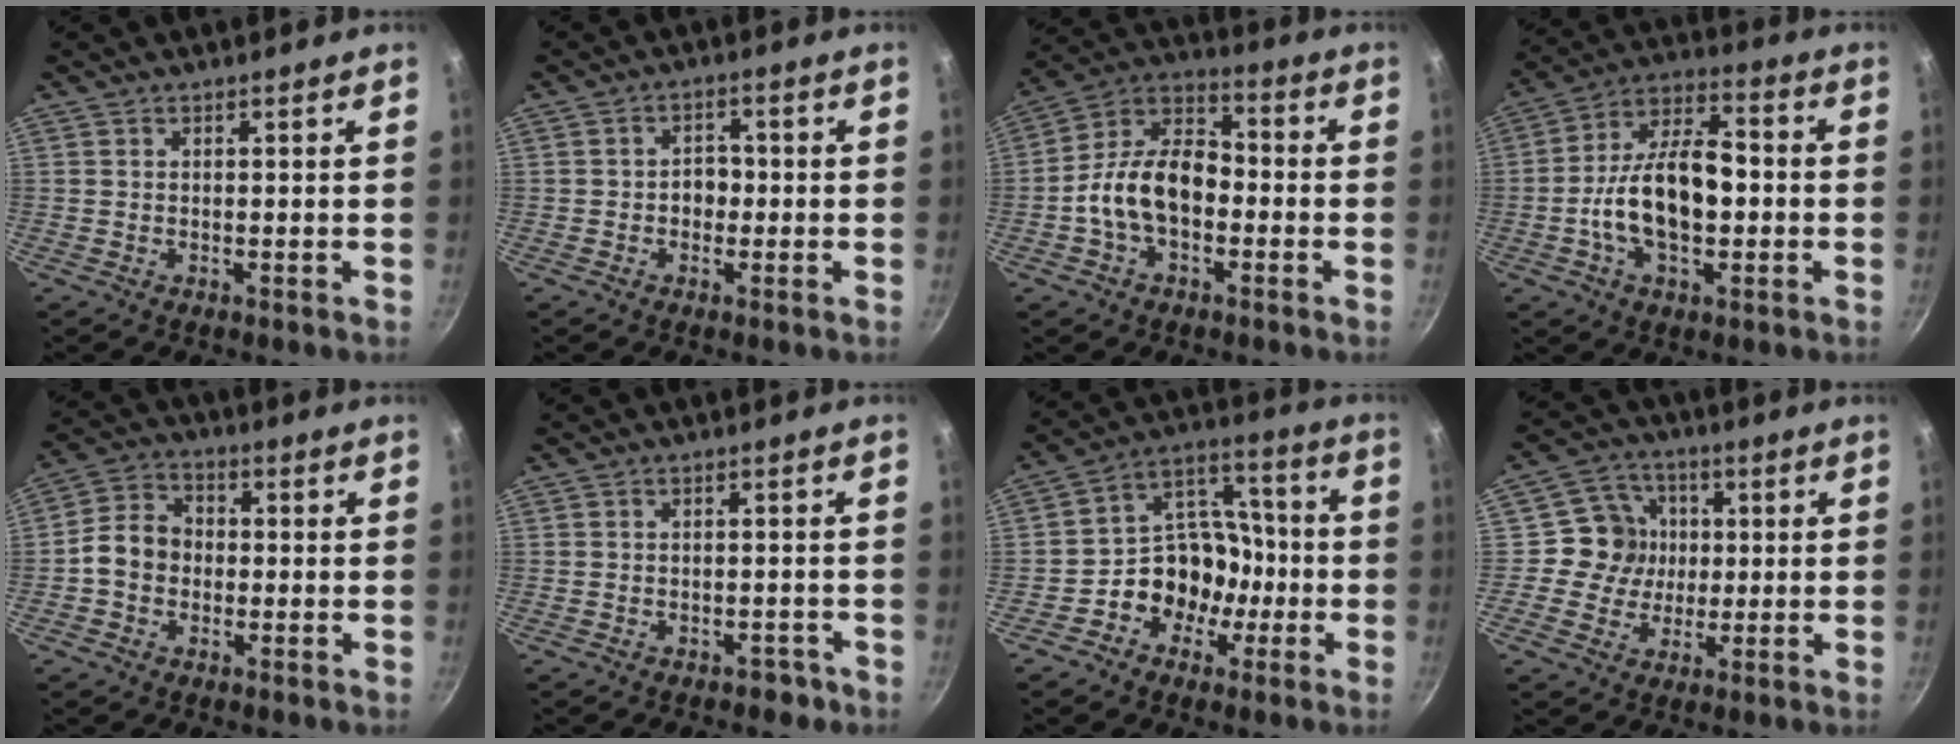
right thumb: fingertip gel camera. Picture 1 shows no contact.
{"total": 3.5, "force": [-0.6, 2.7, 2.1], "torque": [-0.011, 0.011, -0.017]}
{"total": 13.8, "force": [-2.5, 8.8, 10.4], "torque": [-0.176, 0.042, -0.055]}
{"total": 16.2, "force": [-1.9, 8.8, 13.5], "torque": [-0.233, 0.032, -0.039]}
{"total": 8.0, "force": [-1.2, 6.5, 4.5], "torque": [-0.069, 0.031, -0.036]}
{"total": 2.4, "force": [-1.8, 1.4, 0.8], "torque": [-0.005, 0.015, -0.021]}
{"total": 13.5, "force": [-4.4, 10.6, 7.1], "torque": [-0.064, 0.068, -0.079]}
{"total": 9.4, "force": [0.2, 8.9, 3.1], "torque": [-0.005, 0.015, -0.004]}